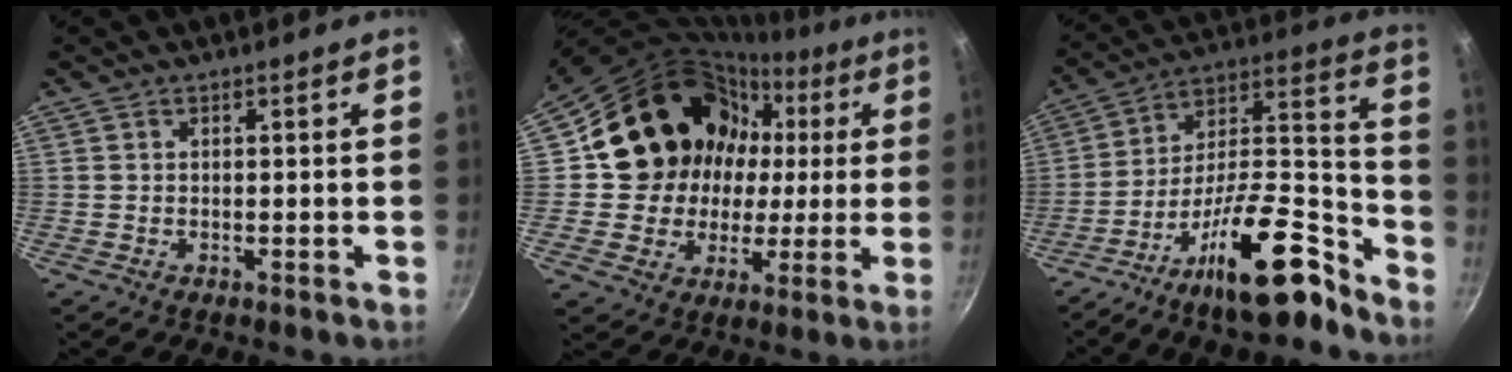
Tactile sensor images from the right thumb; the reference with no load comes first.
{"total": 19.3, "force": [3.1, 17.5, 7.4], "torque": [-0.101, 0.025, 0.057]}
{"total": 20.3, "force": [-14.2, 6.0, 13.2], "torque": [-0.167, 0.119, -0.246]}